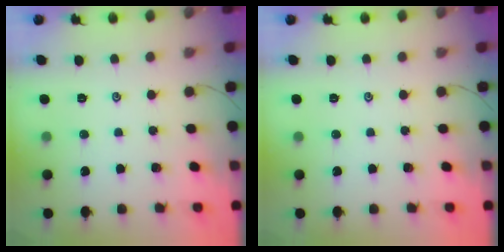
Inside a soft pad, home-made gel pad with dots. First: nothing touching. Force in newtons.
{"total": 0.0}